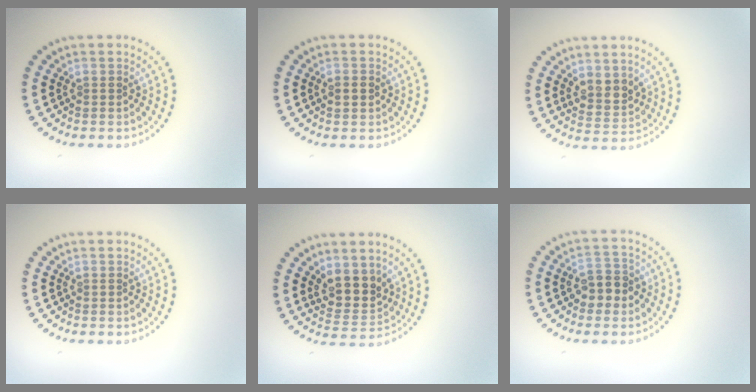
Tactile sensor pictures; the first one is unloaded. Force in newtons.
{"total": 1.6, "press": 1.6, "slide": 0.1}
{"total": 2.4, "press": 2.2, "slide": 1.1}
{"total": 0.0}
{"total": 3.5, "press": 3.0, "slide": 1.8}
{"total": 2.7, "press": 2.7, "slide": 0.4}